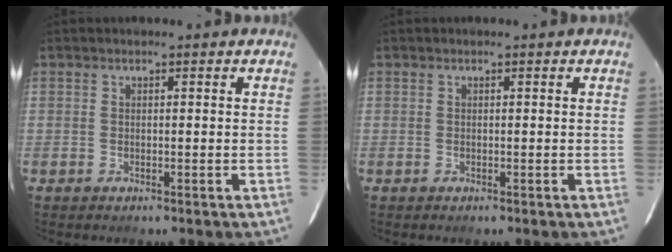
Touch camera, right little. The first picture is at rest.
{"total": 0.0}